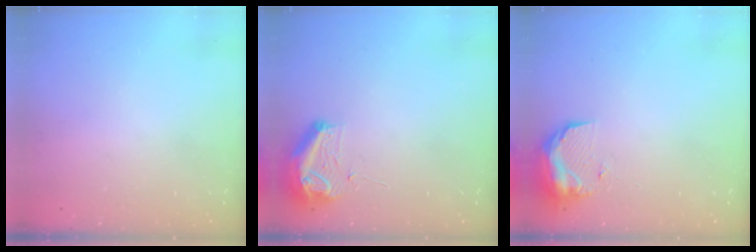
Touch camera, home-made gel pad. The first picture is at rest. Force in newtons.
{"total": 9.0, "press": 8.9, "slide": 1.1}
{"total": 9.7, "press": 9.6, "slide": 0.9}